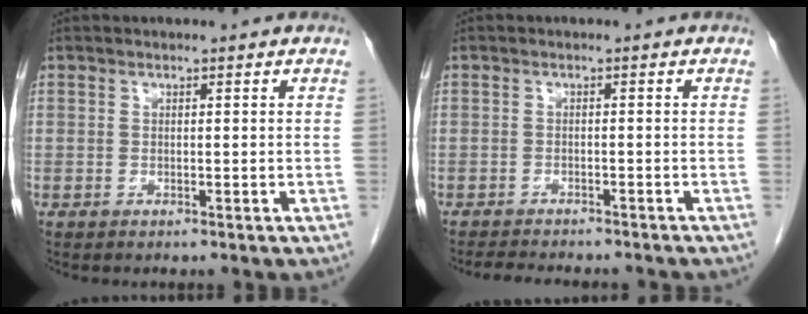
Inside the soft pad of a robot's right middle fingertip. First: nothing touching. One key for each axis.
{"total": 8.4, "fx": -7.5, "fy": 1.7, "fz": 3.4, "tx": -0.050, "ty": -0.006, "tz": -0.100}